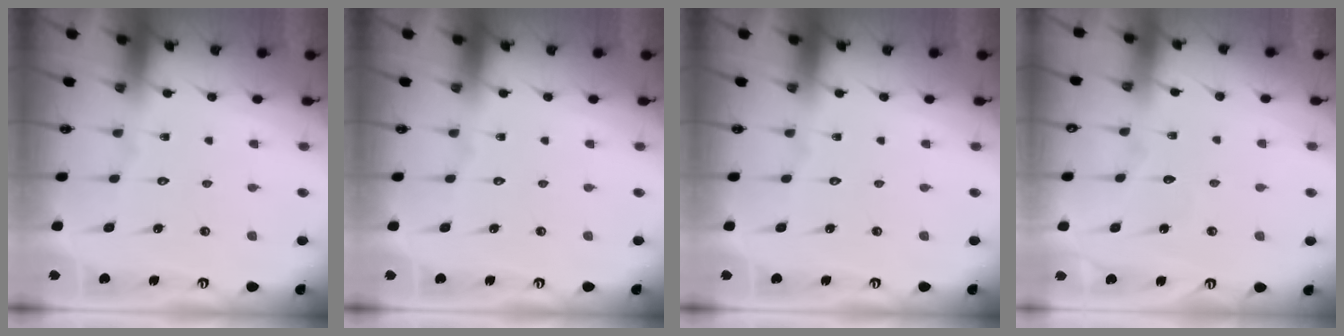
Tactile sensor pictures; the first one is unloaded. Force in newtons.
{"total": 0.0}
{"total": 0.0}
{"total": 3.1, "press": 3.1, "slide": 0.4}